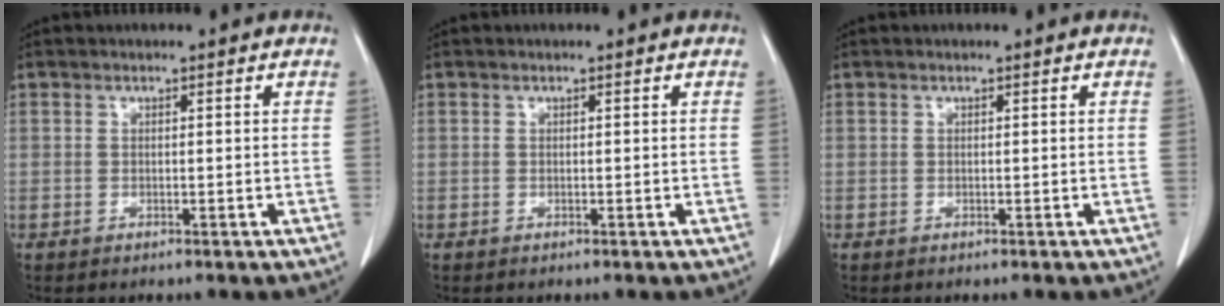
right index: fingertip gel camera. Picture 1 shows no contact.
{"total": 0.0}
{"total": 0.0}